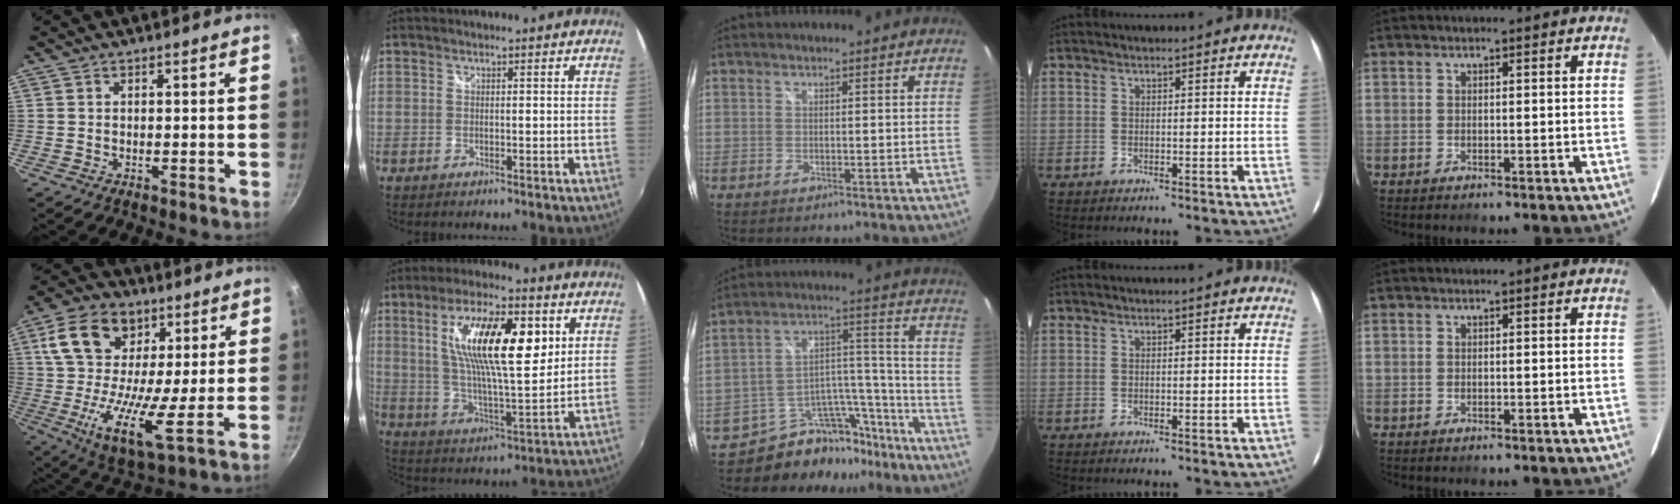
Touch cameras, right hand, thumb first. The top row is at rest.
{"thumb": {"total": 18.1, "force": [5.0, 10.6, 13.8], "torque": [-0.232, -0.019, 0.071]}, "index": {"total": 18.4, "force": [5.8, 5.7, 16.6], "torque": [-0.292, 0.007, 0.101]}, "middle": {"total": 14.3, "force": [-12.5, 6.6, 2.4], "torque": [-0.034, 0.073, -0.186]}}